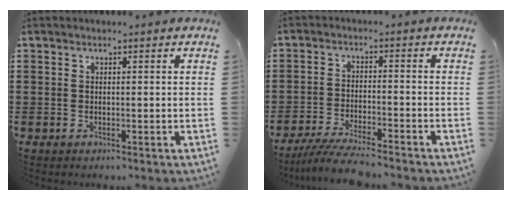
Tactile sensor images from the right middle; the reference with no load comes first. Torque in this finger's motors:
{"motor_torque": [1.18, -0.95, 0.21, 0.10]}